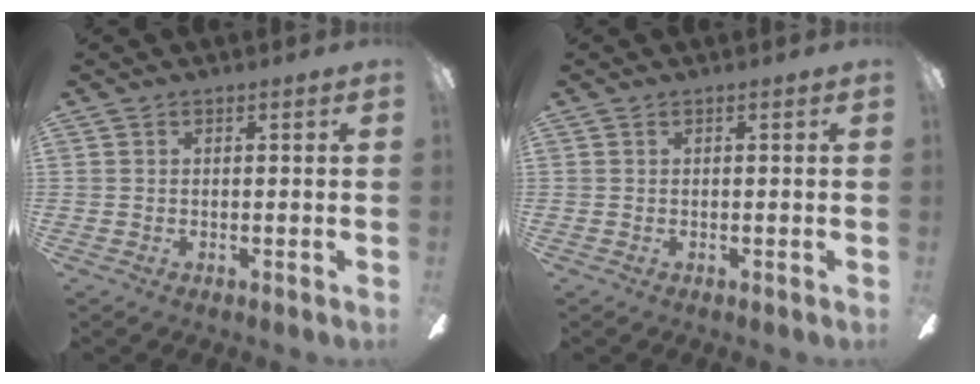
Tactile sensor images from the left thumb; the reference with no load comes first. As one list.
[{"total": 0.0}]